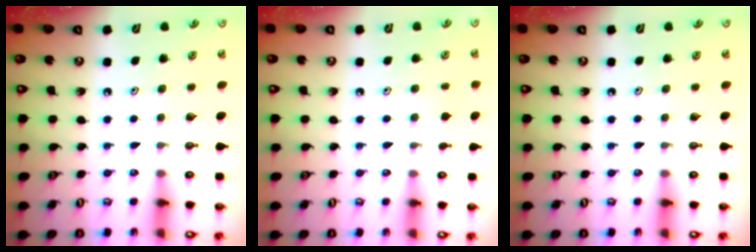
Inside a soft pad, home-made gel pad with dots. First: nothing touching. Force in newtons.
{"total": 4.8, "press": 4.7, "slide": 0.8}
{"total": 0.0}